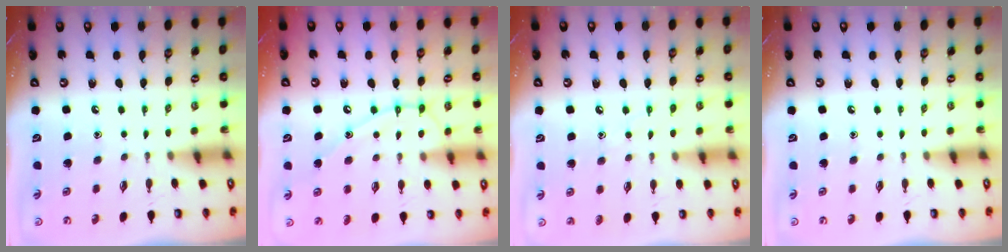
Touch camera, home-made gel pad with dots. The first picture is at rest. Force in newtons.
{"total": 12.8, "press": 12.8, "slide": 1.3}
{"total": 7.3, "press": 7.3, "slide": 0.7}
{"total": 0.0}